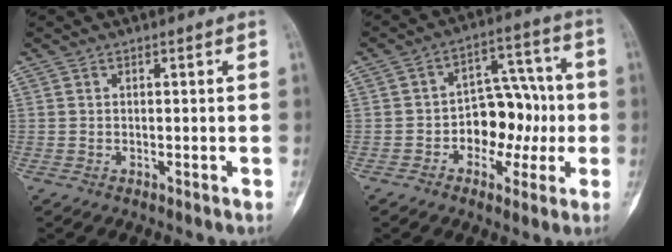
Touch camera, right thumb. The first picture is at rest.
{"total": 11.2, "force": [-2.0, 7.9, 7.7], "torque": [-0.066, 0.047, -0.034]}